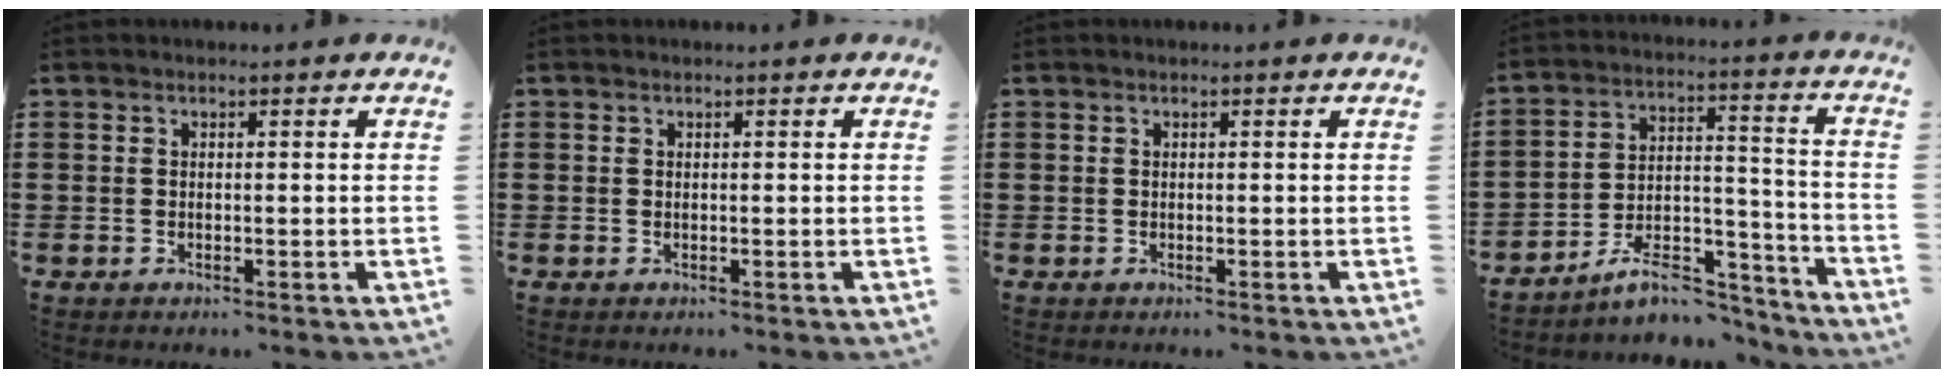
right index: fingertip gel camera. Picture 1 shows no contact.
{"total": 0.0}
{"total": 0.0}
{"total": 9.5, "force": [-8.0, 3.4, 3.8], "torque": [-0.058, 0.027, -0.147]}